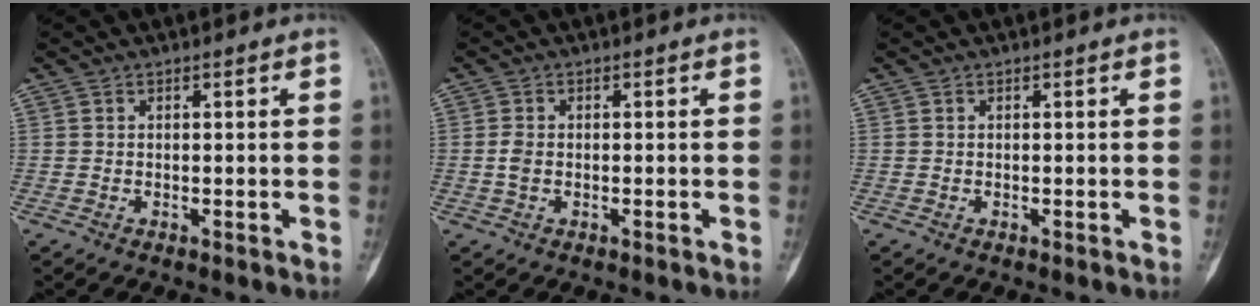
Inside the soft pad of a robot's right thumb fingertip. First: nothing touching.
{"total": 1.9, "force": [-0.3, 1.2, 1.5], "torque": [-0.038, 0.005, -0.009]}
{"total": 0.0}